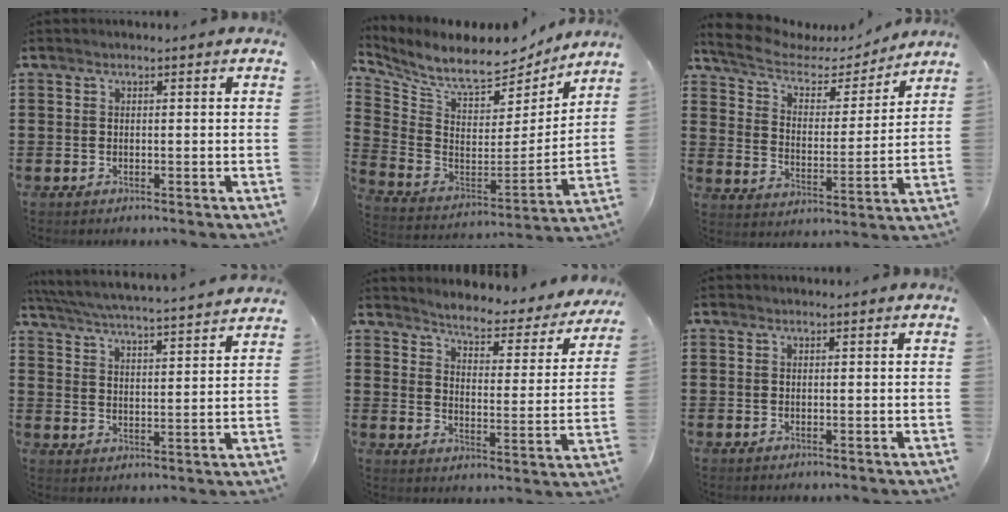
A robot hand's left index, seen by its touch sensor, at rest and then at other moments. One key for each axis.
{"total": 8.4, "fx": 7.3, "fy": 2.2, "fz": 3.7, "tx": -0.098, "ty": -0.057, "tz": 0.123}
{"total": 5.6, "fx": 4.7, "fy": 2.1, "fz": 2.3, "tx": -0.070, "ty": -0.026, "tz": 0.077}
{"total": 4.9, "fx": 4.7, "fy": -0.7, "fz": 1.1, "tx": -0.046, "ty": -0.039, "tz": 0.076}
{"total": 3.6, "fx": 3.5, "fy": 0.1, "fz": 0.8, "tx": -0.038, "ty": -0.034, "tz": 0.051}
{"total": 0.0}